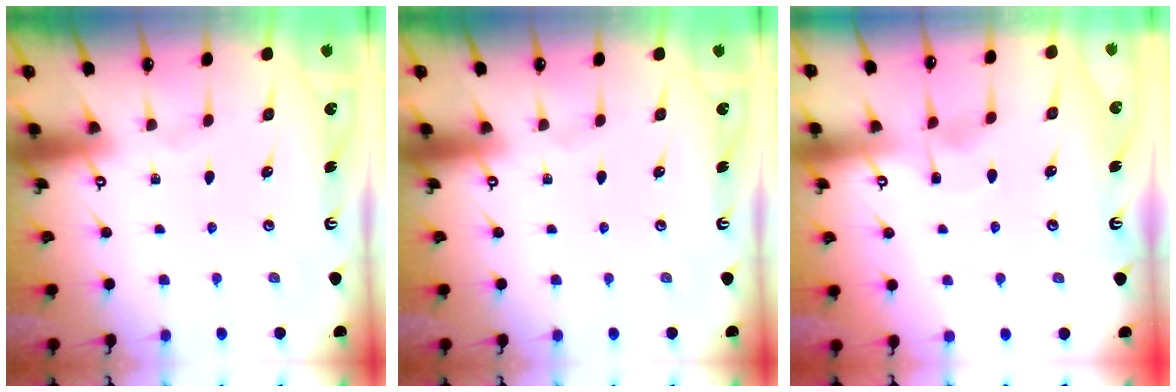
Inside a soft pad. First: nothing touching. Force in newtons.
{"total": 0.0}
{"total": 4.7, "press": 4.7, "slide": 0.3}